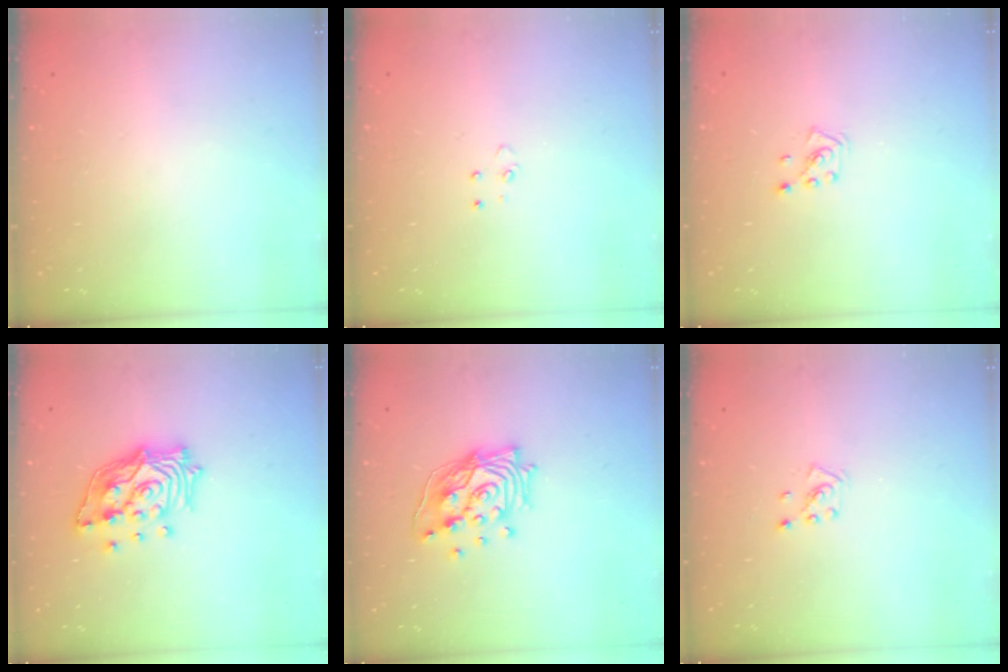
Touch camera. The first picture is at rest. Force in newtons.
{"total": 3.2, "press": 3.2, "slide": 0.4}
{"total": 2.6, "press": 2.6, "slide": 0.5}
{"total": 14.8, "press": 14.7, "slide": 1.6}
{"total": 15.9, "press": 15.1, "slide": 5.1}
{"total": 2.2, "press": 2.2, "slide": 0.3}